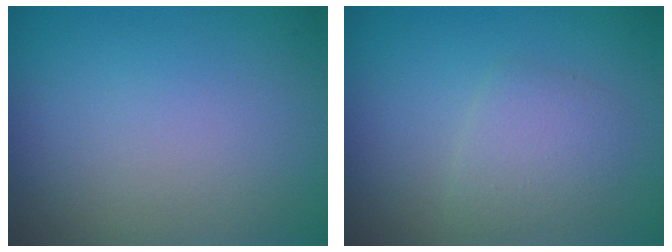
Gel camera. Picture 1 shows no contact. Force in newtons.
{"total": 2.3, "press": 2.3, "slide": 0.1}